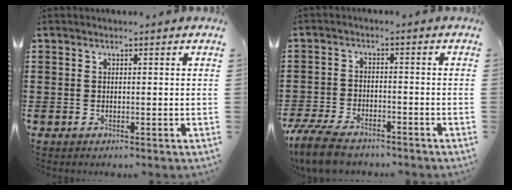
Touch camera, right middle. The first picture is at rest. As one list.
[{"total": 6.4, "force": [-5.4, 1.7, 2.9], "torque": [-0.076, -0.001, -0.110]}]